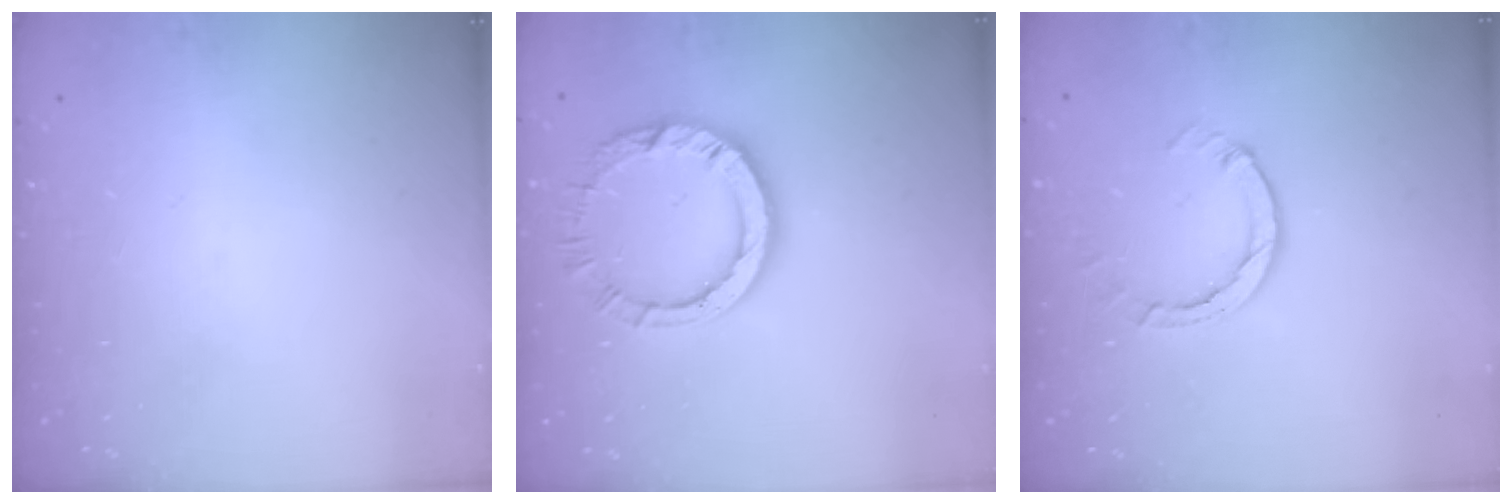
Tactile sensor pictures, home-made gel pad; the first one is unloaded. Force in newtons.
{"total": 10.2, "press": 10.2, "slide": 0.9}
{"total": 3.8, "press": 3.8, "slide": 0.4}